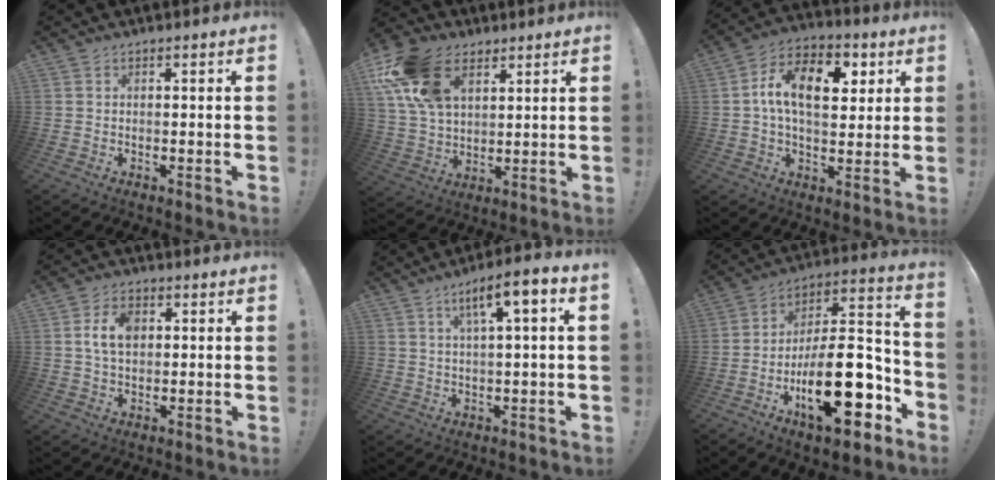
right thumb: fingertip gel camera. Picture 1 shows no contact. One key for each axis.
{"total": 19.5, "fx": 9.3, "fy": 12.7, "fz": 11.5, "tx": -0.214, "ty": -0.034, "tz": 0.176}
{"total": 15.5, "fx": 3.9, "fy": 9.4, "fz": 11.7, "tx": -0.181, "ty": -0.002, "tz": 0.065}
{"total": 7.7, "fx": 1.4, "fy": 5.0, "fz": 5.7, "tx": -0.094, "ty": 0.003, "tz": 0.023}
{"total": 8.1, "fx": 2.6, "fy": 1.2, "fz": 7.6, "tx": -0.119, "ty": -0.006, "tz": 0.036}
{"total": 25.6, "fx": -9.1, "fy": 10.6, "fz": 21.4, "tx": -0.350, "ty": 0.049, "tz": -0.141}